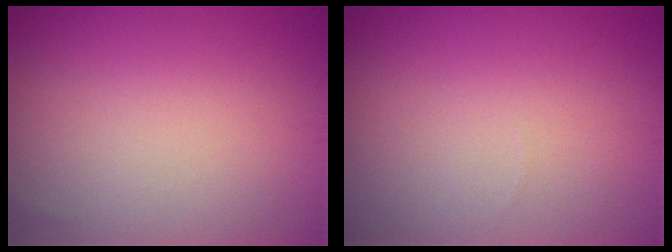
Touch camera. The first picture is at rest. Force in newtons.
{"total": 0.0}